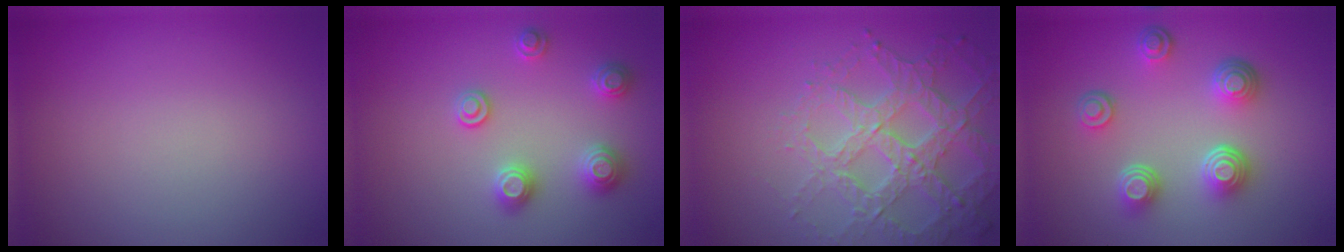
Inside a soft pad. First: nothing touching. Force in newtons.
{"total": 2.8, "press": 2.8, "slide": 0.5}
{"total": 5.7, "press": 4.6, "slide": 3.4}
{"total": 4.6, "press": 3.5, "slide": 2.9}